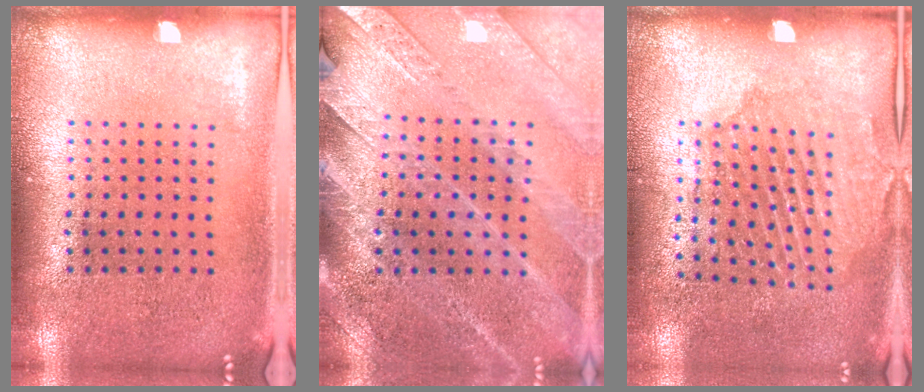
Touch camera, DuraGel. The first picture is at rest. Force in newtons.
{"total": 2.8, "press": 2.7, "slide": 0.6}
{"total": 1.6, "press": 1.5, "slide": 0.4}